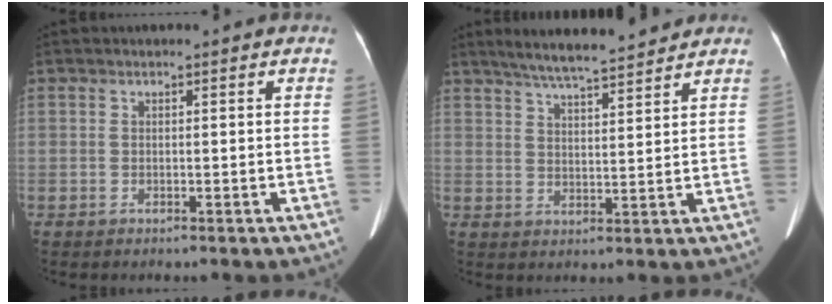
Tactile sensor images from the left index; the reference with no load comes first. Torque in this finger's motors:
{"motor_torque": [0.47, -0.55, 0.01, 0.03]}